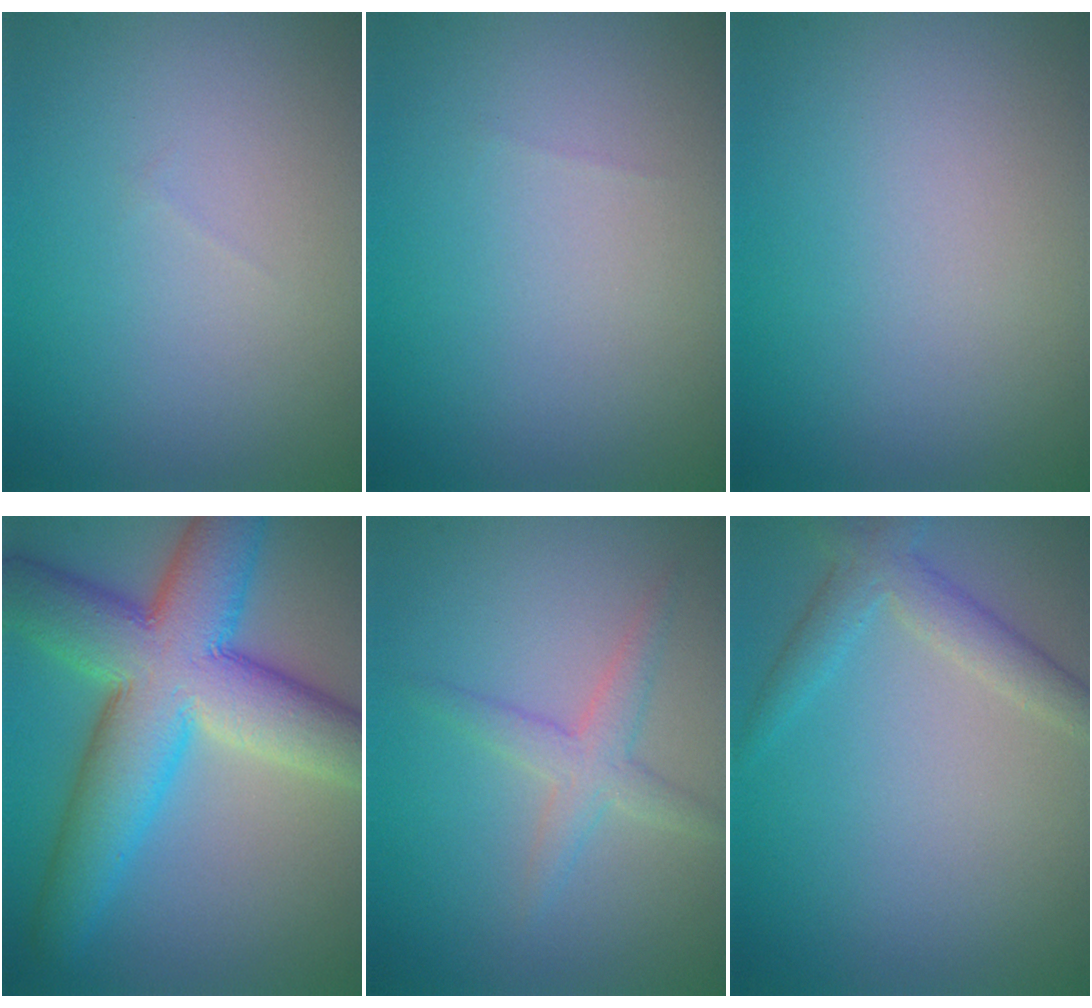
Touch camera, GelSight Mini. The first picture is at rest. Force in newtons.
{"total": 0.0}
{"total": 0.0}
{"total": 12.0, "press": 12.0, "slide": 0.5}
{"total": 2.3, "press": 2.3, "slide": 0.1}
{"total": 3.0, "press": 3.0, "slide": 0.3}